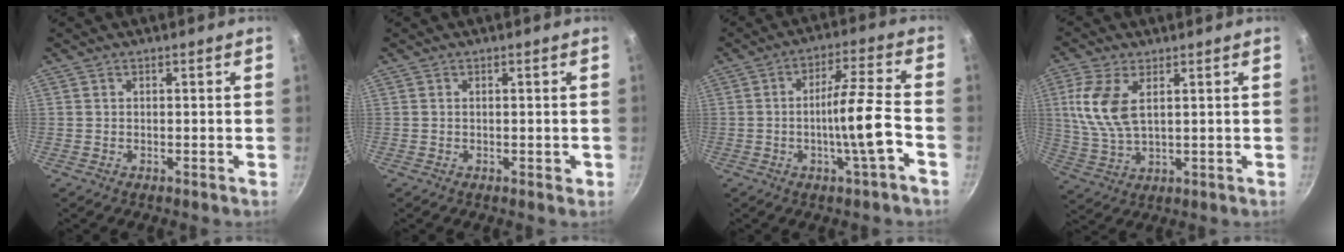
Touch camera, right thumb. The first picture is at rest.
{"total": 1.3, "force": [-0.3, 0.5, 1.1], "torque": [-0.012, 0.001, -0.003]}
{"total": 11.7, "force": [-3.5, 1.0, 11.1], "torque": [-0.192, 0.039, -0.065]}
{"total": 9.6, "force": [2.7, 4.8, 7.9], "torque": [-0.169, -0.006, 0.060]}